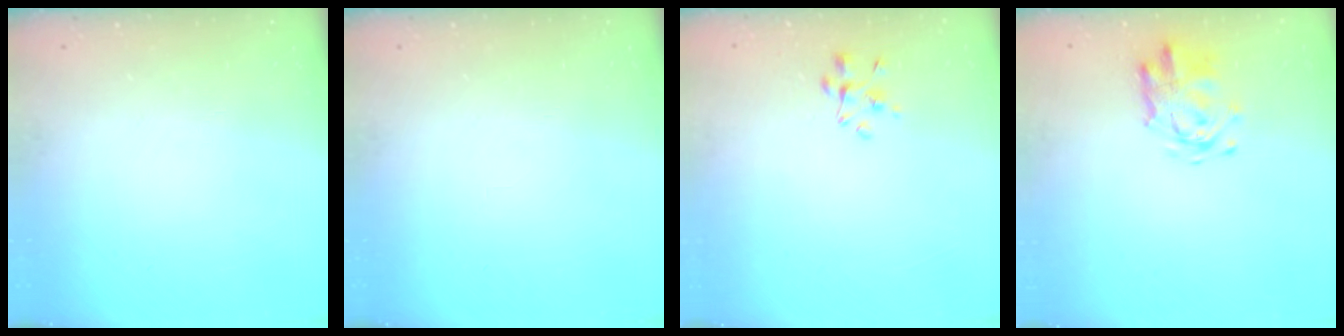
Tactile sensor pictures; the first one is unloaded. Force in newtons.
{"total": 0.0}
{"total": 2.4, "press": 2.3, "slide": 0.7}
{"total": 3.9, "press": 3.8, "slide": 1.1}